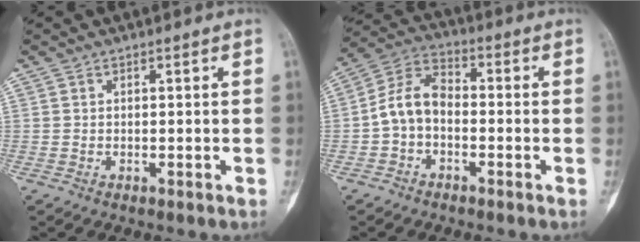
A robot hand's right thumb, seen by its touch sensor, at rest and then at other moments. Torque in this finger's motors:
{"motor_torque": [0.18, 0.19, 0.50, -0.50, 0.11]}